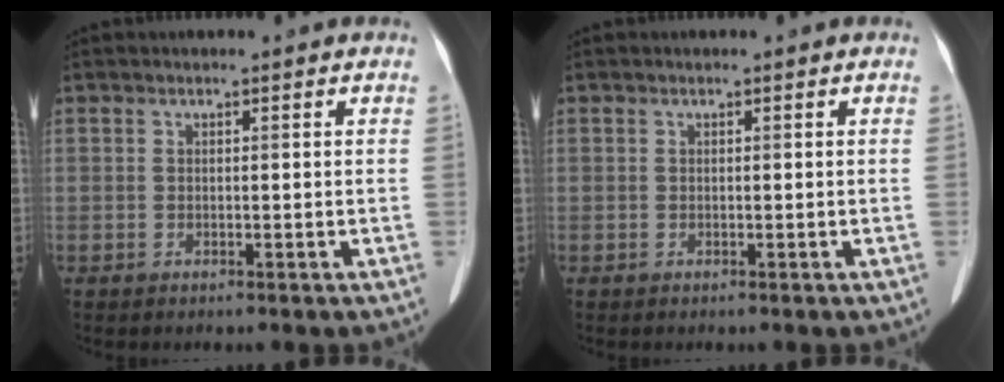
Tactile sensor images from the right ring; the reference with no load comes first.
{"total": 0.0}